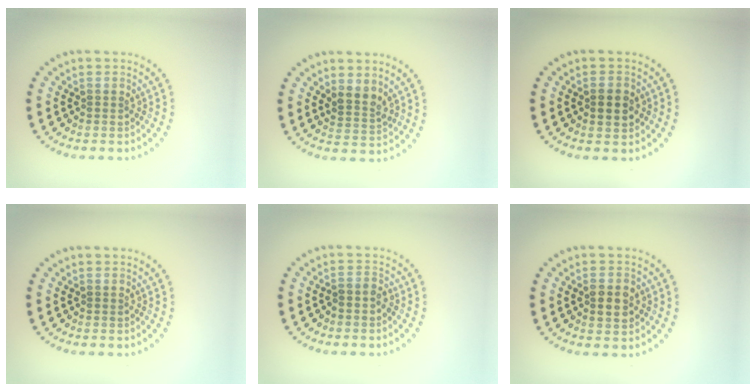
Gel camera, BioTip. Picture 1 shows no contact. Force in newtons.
{"total": 2.2, "press": 1.8, "slide": 1.2}
{"total": 2.3, "press": 2.3, "slide": 0.1}
{"total": 0.0}
{"total": 1.1, "press": 0.8, "slide": 0.7}
{"total": 2.9, "press": 2.9, "slide": 0.2}